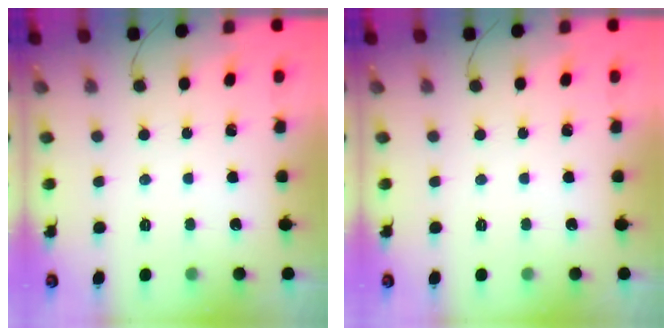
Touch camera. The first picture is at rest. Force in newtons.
{"total": 0.0}